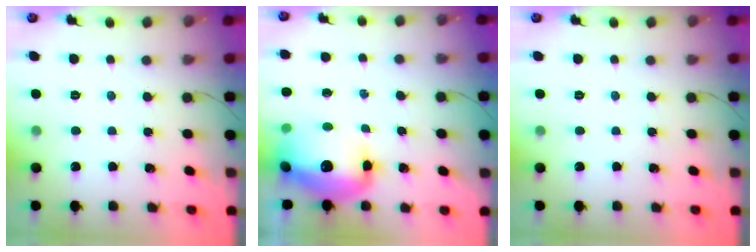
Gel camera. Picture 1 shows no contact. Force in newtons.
{"total": 17.1, "press": 16.6, "slide": 4.1}
{"total": 0.0}